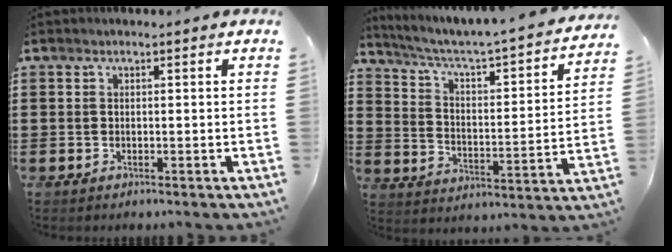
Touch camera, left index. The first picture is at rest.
{"total": 3.2, "force": [2.5, 0.3, 2.0], "torque": [-0.056, -0.034, 0.026]}